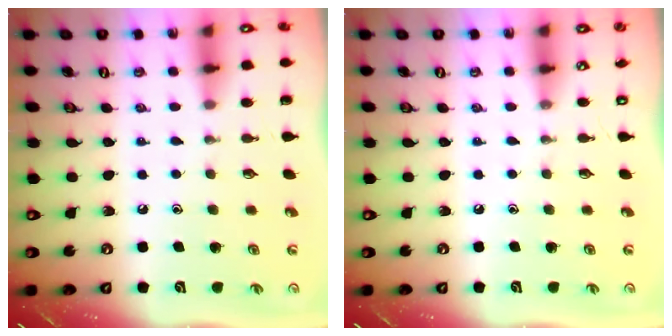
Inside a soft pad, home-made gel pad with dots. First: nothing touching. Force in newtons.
{"total": 0.0}